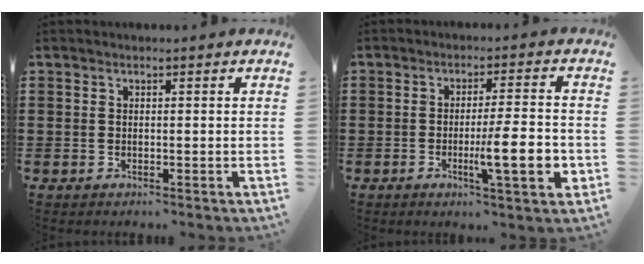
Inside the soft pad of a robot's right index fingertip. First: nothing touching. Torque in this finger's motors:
{"motor_torque": [0.16, 0.05, 0.26, 0.14]}